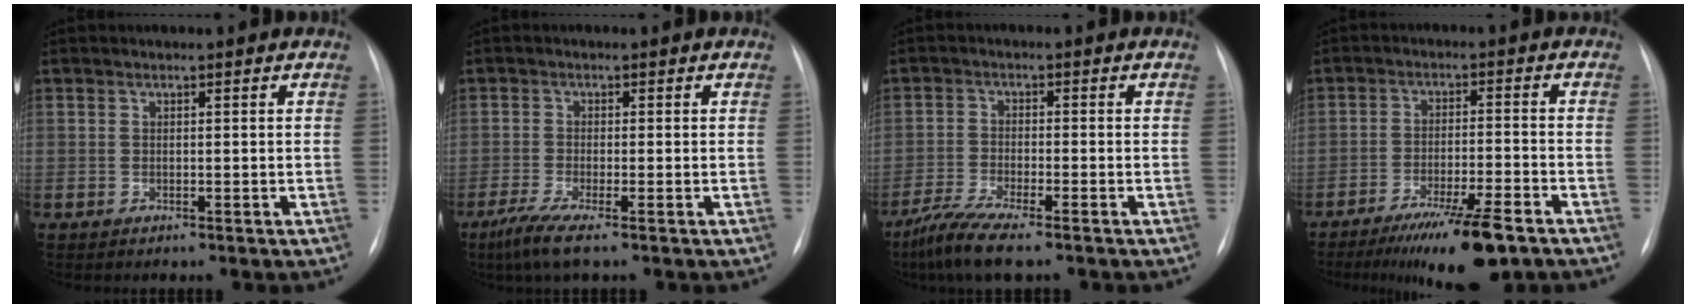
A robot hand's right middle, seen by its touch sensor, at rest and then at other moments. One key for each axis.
{"total": 4.3, "fx": -2.6, "fy": -0.1, "fz": 3.4, "tx": -0.077, "ty": -0.017, "tz": -0.054}
{"total": 6.9, "fx": -5.1, "fy": 0.3, "fz": 4.6, "tx": -0.096, "ty": -0.021, "tz": -0.094}
{"total": 11.3, "fx": -7.8, "fy": 1.1, "fz": 8.1, "tx": -0.129, "ty": -0.025, "tz": -0.125}